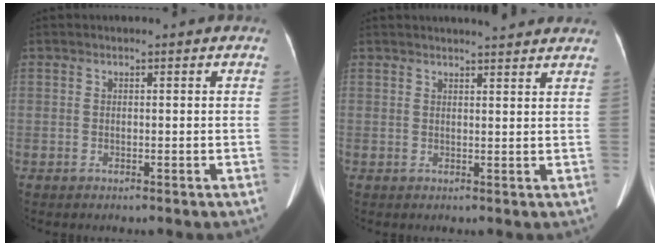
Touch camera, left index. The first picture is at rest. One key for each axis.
{"total": 6.6, "fx": 6.1, "fy": 0.5, "fz": 2.4, "tx": -0.032, "ty": 0.012, "tz": 0.064}